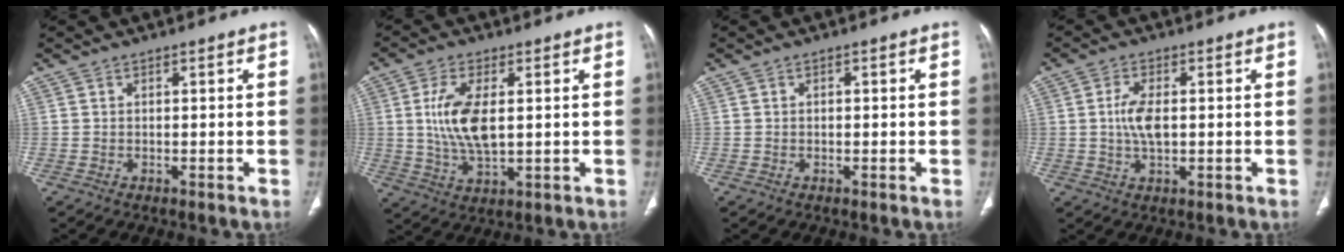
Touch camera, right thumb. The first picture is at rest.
{"total": 10.0, "force": [1.4, 4.6, 8.7], "torque": [-0.177, -0.012, 0.031]}
{"total": 0.6, "force": [0.0, 0.4, 0.4], "torque": [-0.006, 0.001, 0.000]}
{"total": 5.3, "force": [0.2, 2.6, 4.6], "torque": [-0.096, 0.002, 0.003]}